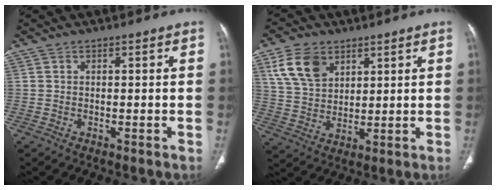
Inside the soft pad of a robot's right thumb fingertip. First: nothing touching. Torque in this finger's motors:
{"motor_torque": [-0.71, 0.77, -0.03, 0.15, 0.21]}